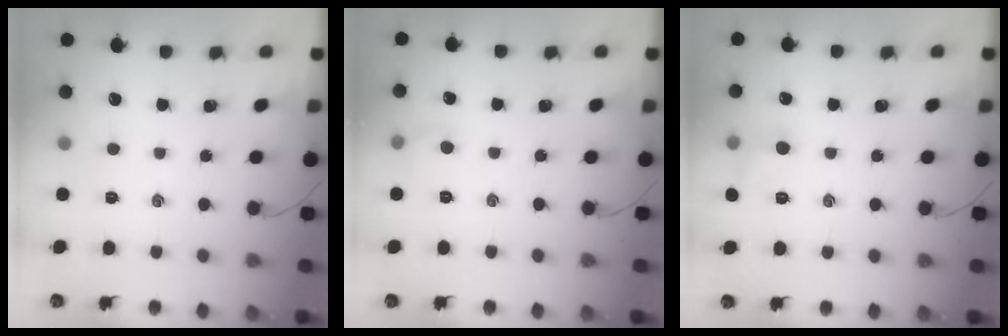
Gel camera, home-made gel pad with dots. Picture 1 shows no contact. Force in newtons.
{"total": 3.7, "press": 3.5, "slide": 1.2}
{"total": 5.8, "press": 5.5, "slide": 1.8}